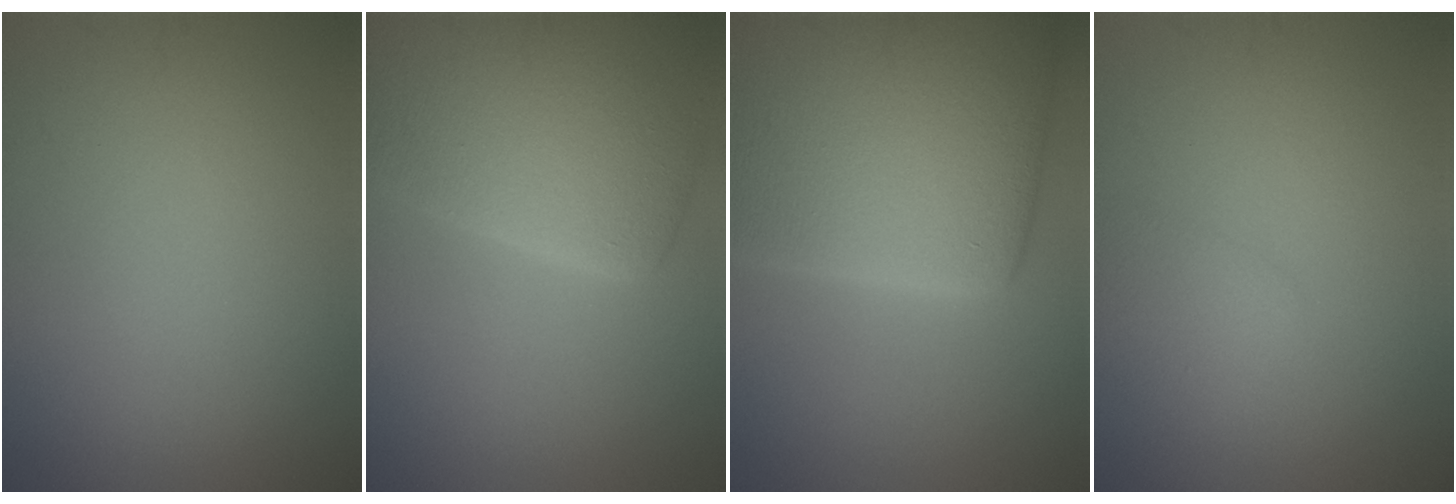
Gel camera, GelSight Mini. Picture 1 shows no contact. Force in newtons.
{"total": 9.2, "press": 9.2, "slide": 0.8}
{"total": 16.2, "press": 16.1, "slide": 1.5}
{"total": 1.6, "press": 1.6, "slide": 0.1}